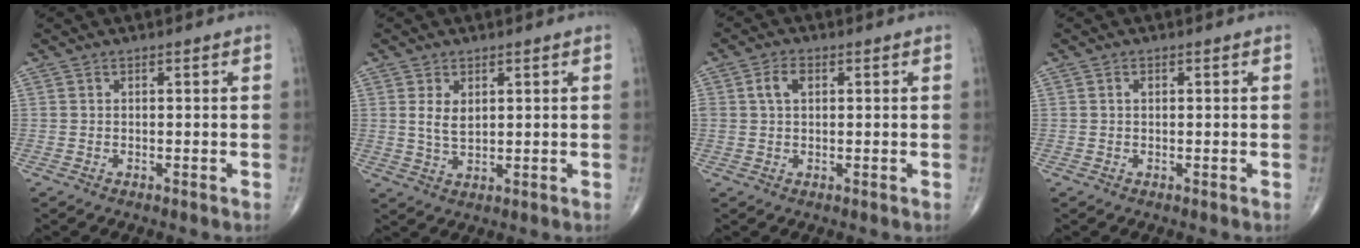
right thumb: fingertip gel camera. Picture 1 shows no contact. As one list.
[{"total": 3.8, "force": [1.2, 2.2, 2.9], "torque": [-0.049, -0.012, 0.028]}, {"total": 3.5, "force": [1.0, 2.2, 2.5], "torque": [-0.049, 0.007, 0.019]}, {"total": 0.7, "force": [0.1, 0.5, 0.5], "torque": [-0.008, 0.002, 0.002]}]